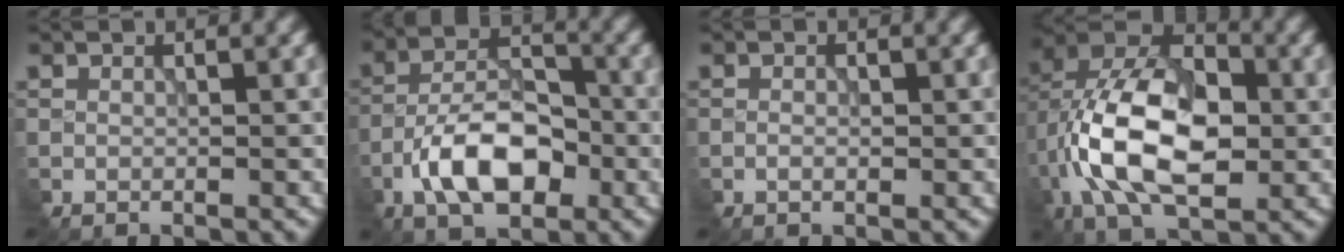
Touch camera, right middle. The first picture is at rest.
{"total": 7.2, "force": [-3.3, 3.5, 5.3], "torque": [-0.099, 0.014, -0.069]}
{"total": 0.5, "force": [-0.3, 0.2, 0.4], "torque": [-0.011, 0.001, -0.006]}
{"total": 11.7, "force": [-1.9, 6.9, 9.2], "torque": [-0.180, 0.017, -0.050]}